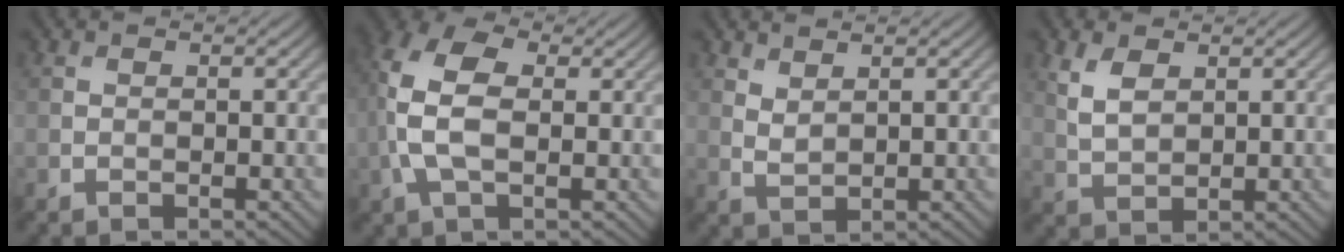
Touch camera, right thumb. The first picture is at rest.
{"total": 8.8, "force": [0.2, 4.9, 7.4], "torque": [-0.191, 0.017, -0.011]}
{"total": 2.0, "force": [1.7, 0.6, 1.0], "torque": [-0.027, -0.003, 0.041]}
{"total": 3.9, "force": [1.9, 2.1, 2.7], "torque": [-0.070, -0.002, 0.041]}